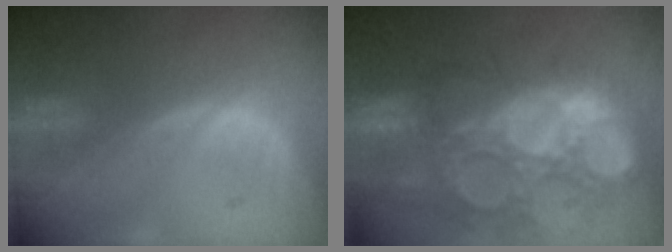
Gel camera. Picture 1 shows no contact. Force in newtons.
{"total": 14.2, "press": 12.7, "slide": 6.4}